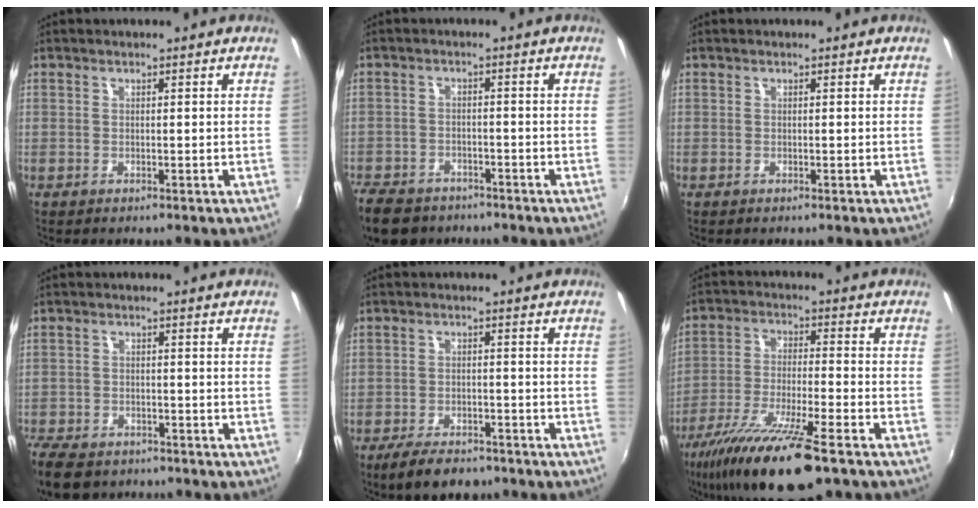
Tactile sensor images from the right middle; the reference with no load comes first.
{"total": 11.6, "force": [-8.6, 6.5, 4.3], "torque": [-0.129, -0.012, -0.143]}
{"total": 0.0}
{"total": 10.3, "force": [-7.8, 5.1, 4.3], "torque": [-0.124, -0.022, -0.138]}
{"total": 8.0, "force": [-6.1, 3.3, 3.9], "torque": [-0.097, -0.006, -0.100]}
{"total": 18.0, "force": [-12.8, 2.4, 12.5], "torque": [-0.246, -0.049, -0.227]}